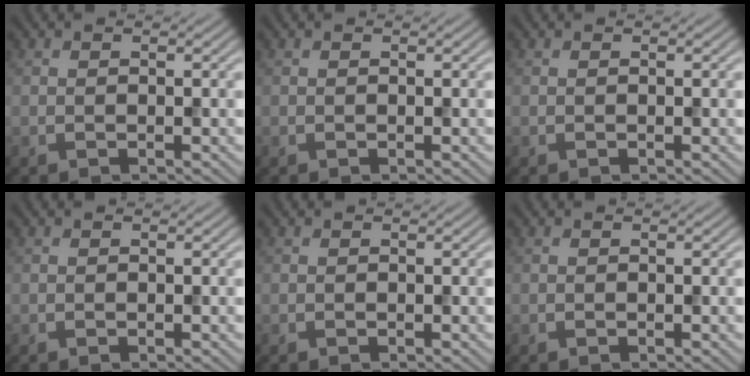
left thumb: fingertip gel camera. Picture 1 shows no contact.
{"total": 0.0}
{"total": 0.0}
{"total": 0.0}
{"total": 0.0}
{"total": 0.0}